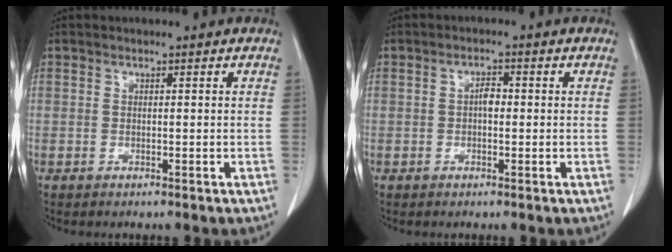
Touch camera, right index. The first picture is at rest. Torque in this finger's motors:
{"motor_torque": [0.03, 0.01, 0.00, 0.03]}